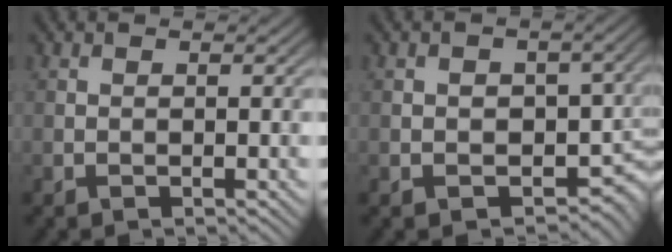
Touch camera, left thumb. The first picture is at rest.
{"total": 5.5, "force": [-0.8, 4.2, 3.5], "torque": [-0.048, -0.016, -0.012]}